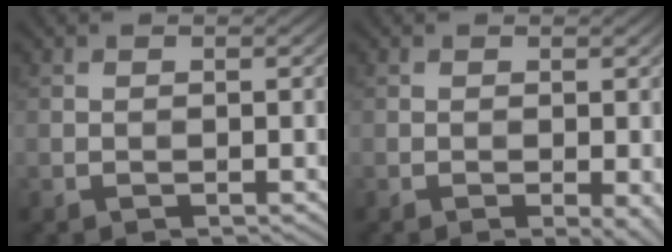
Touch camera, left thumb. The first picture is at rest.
{"total": 2.1, "force": [-0.7, 0.5, 1.9], "torque": [-0.027, -0.006, -0.008]}